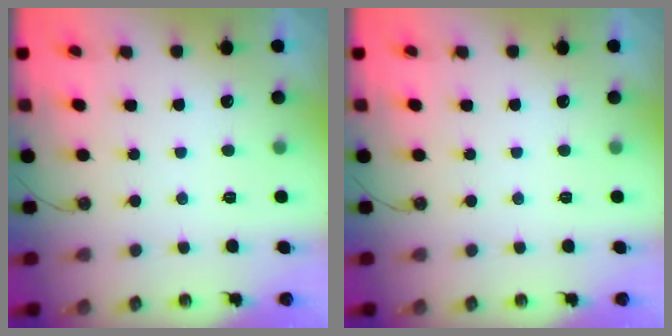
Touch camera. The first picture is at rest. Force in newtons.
{"total": 0.0}